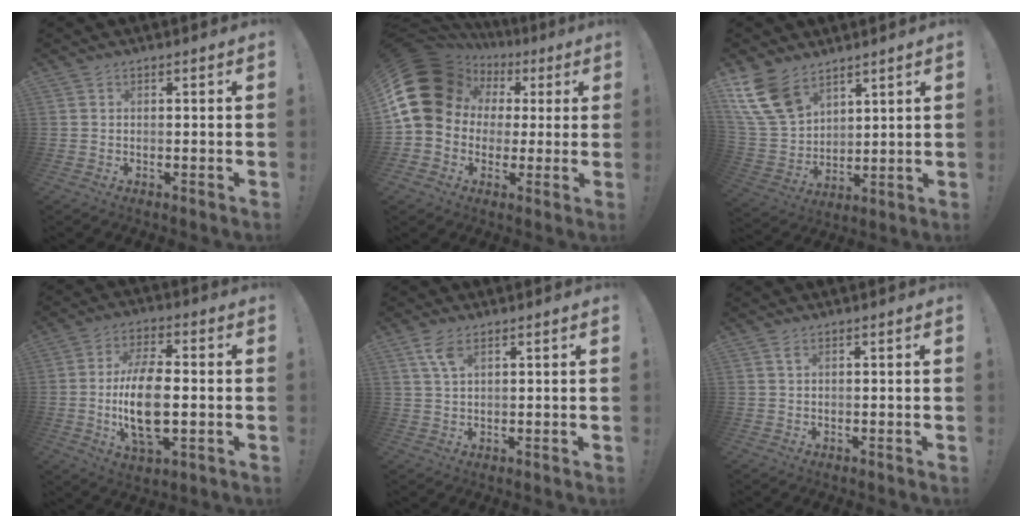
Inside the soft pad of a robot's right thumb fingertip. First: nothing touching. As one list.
[{"total": 20.0, "force": [4.4, 16.3, 10.6], "torque": [-0.198, -0.016, 0.107]}, {"total": 14.9, "force": [9.6, 8.8, 7.2], "torque": [-0.163, -0.052, 0.188]}, {"total": 15.1, "force": [-1.6, 7.5, 13.0], "torque": [-0.253, -0.003, -0.034]}, {"total": 5.5, "force": [3.1, 2.2, 3.9], "torque": [-0.077, -0.005, 0.056]}, {"total": 1.6, "force": [0.8, 0.5, 1.3], "torque": [-0.021, 0.000, 0.013]}]